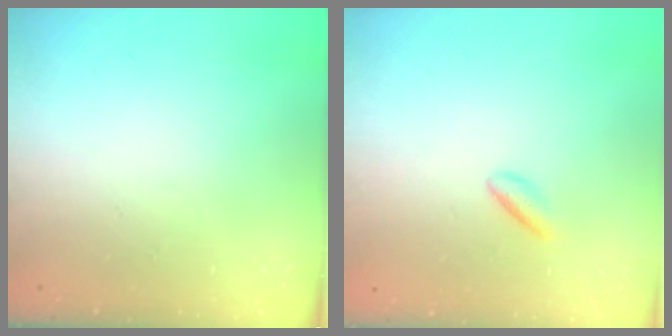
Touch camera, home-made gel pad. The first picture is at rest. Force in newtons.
{"total": 2.2, "press": 1.9, "slide": 1.1}